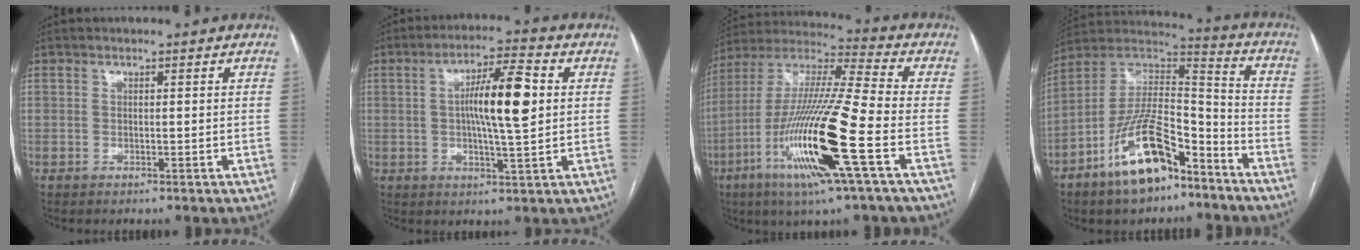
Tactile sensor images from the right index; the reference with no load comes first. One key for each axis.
{"total": 10.1, "fx": 1.2, "fy": 1.1, "fz": 10.0, "tx": -0.171, "ty": 0.009, "tz": 0.017}
{"total": 20.7, "fx": -7.2, "fy": 0.4, "fz": 19.4, "tx": -0.408, "ty": -0.029, "tz": -0.143}
{"total": 16.7, "fx": -10.2, "fy": 5.9, "fz": 11.8, "tx": -0.226, "ty": 0.019, "tz": -0.180}